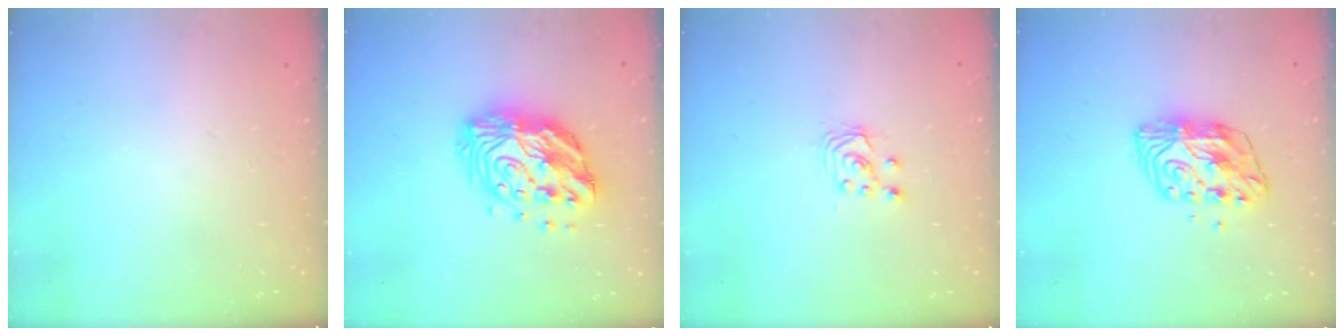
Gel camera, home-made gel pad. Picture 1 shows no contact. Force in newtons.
{"total": 16.6, "press": 16.5, "slide": 1.5}
{"total": 2.9, "press": 2.9, "slide": 0.2}
{"total": 9.7, "press": 9.7, "slide": 0.9}